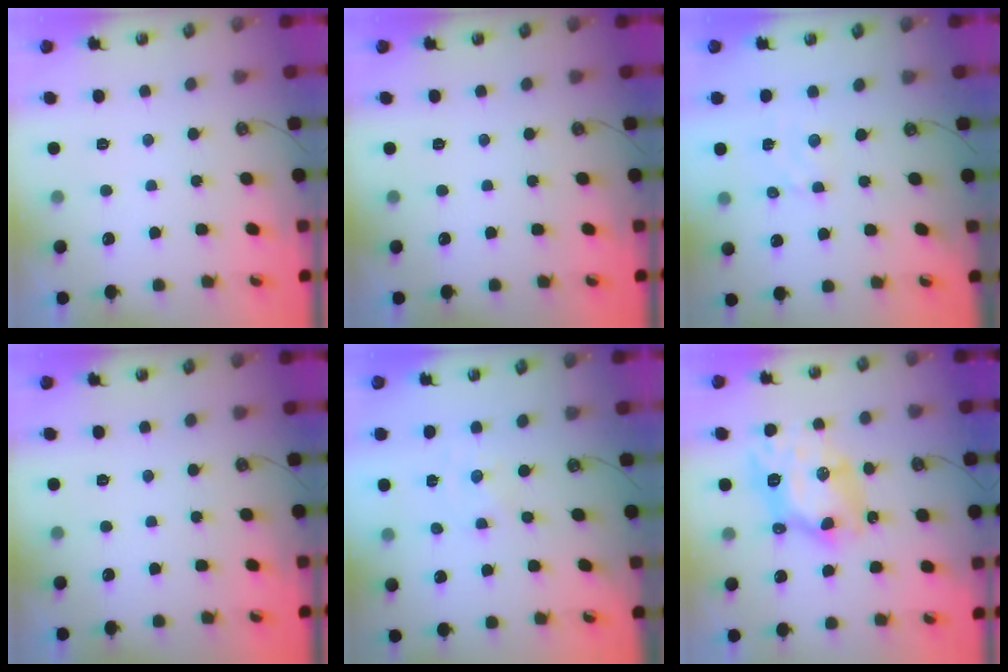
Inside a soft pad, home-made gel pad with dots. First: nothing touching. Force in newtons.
{"total": 0.0}
{"total": 2.2, "press": 2.2, "slide": 0.3}
{"total": 0.0}
{"total": 0.0}
{"total": 10.7, "press": 10.7, "slide": 0.5}